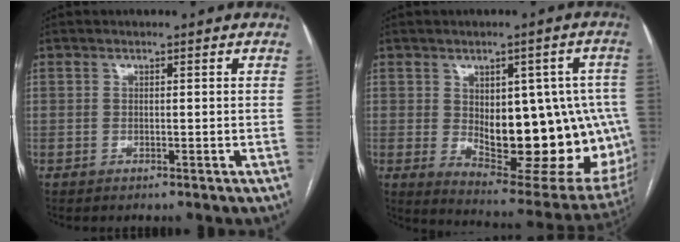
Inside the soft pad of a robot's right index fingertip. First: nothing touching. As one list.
[{"total": 22.0, "force": [-1.1, 9.2, 20.0], "torque": [-0.200, 0.011, 0.018]}]